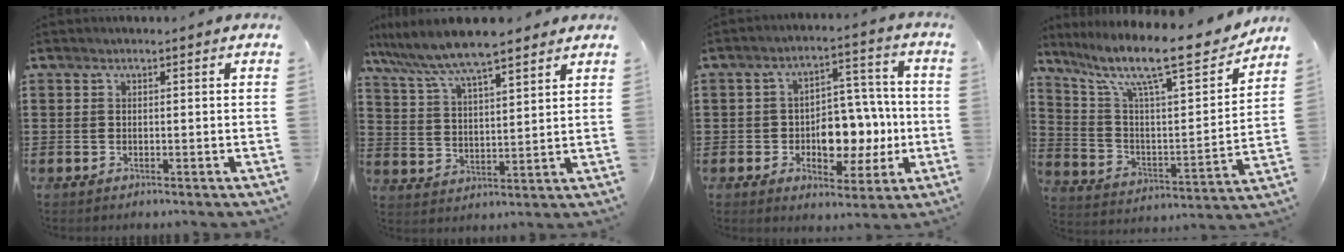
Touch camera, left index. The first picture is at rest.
{"total": 7.9, "force": [6.9, 0.8, 3.8], "torque": [-0.099, -0.026, 0.119]}
{"total": 8.2, "force": [-1.2, 5.8, 5.6], "torque": [-0.087, 0.011, -0.023]}
{"total": 13.6, "force": [10.3, 2.3, 8.6], "torque": [-0.180, -0.064, 0.165]}